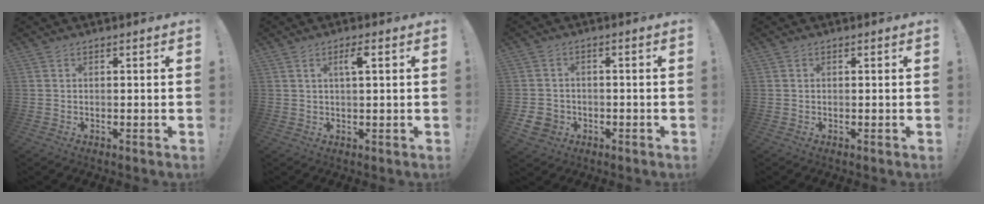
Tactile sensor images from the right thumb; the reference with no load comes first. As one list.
[{"total": 3.5, "force": [1.5, 0.3, 3.1], "torque": [-0.052, -0.001, 0.020]}, {"total": 5.1, "force": [-2.0, 4.3, 1.7], "torque": [-0.045, 0.009, -0.037]}, {"total": 0.0}]